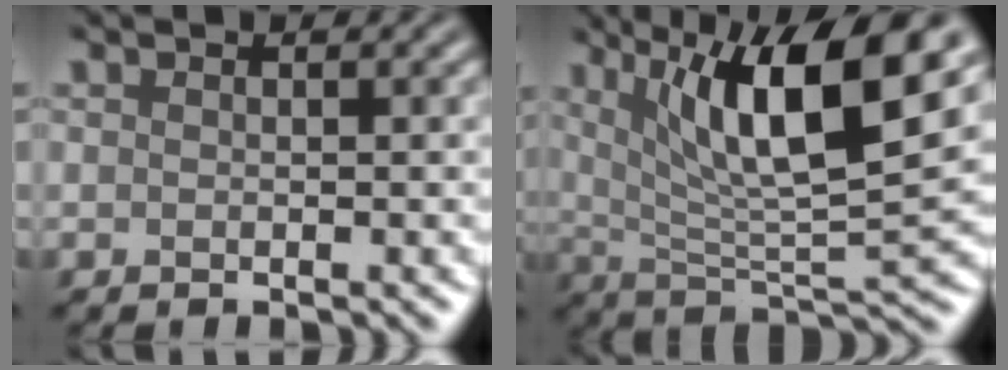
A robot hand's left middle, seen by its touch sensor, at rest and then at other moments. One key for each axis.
{"total": 11.4, "fx": 4.6, "fy": 3.1, "fz": 10.0, "tx": -0.161, "ty": -0.002, "tz": 0.081}